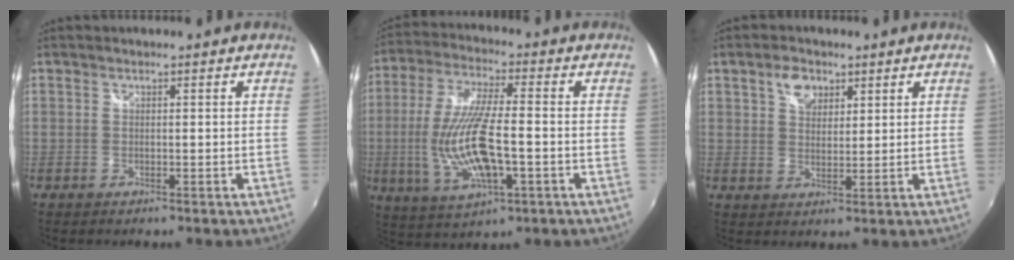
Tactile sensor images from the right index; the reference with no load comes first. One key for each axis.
{"total": 15.2, "fx": -3.0, "fy": 4.7, "fz": 14.1, "tx": -0.287, "ty": -0.014, "tz": -0.047}
{"total": 5.0, "fx": 2.8, "fy": 3.2, "fz": 2.7, "tx": -0.040, "ty": 0.010, "tz": 0.050}